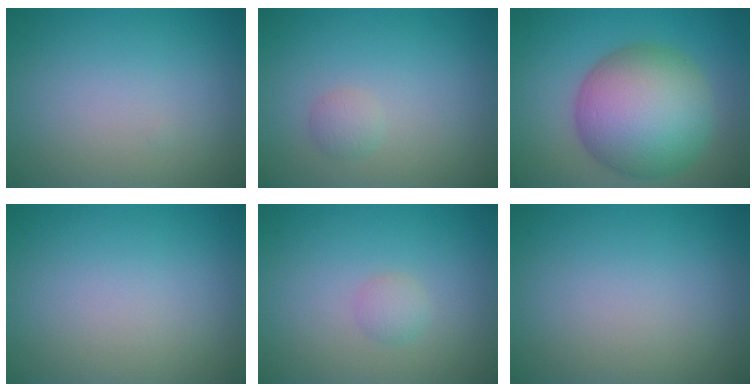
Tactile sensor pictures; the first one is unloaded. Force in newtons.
{"total": 1.1, "press": 1.1, "slide": 0.0}
{"total": 11.3, "press": 11.2, "slide": 0.4}
{"total": 0.0}
{"total": 1.2, "press": 1.2, "slide": 0.0}
{"total": 0.0}